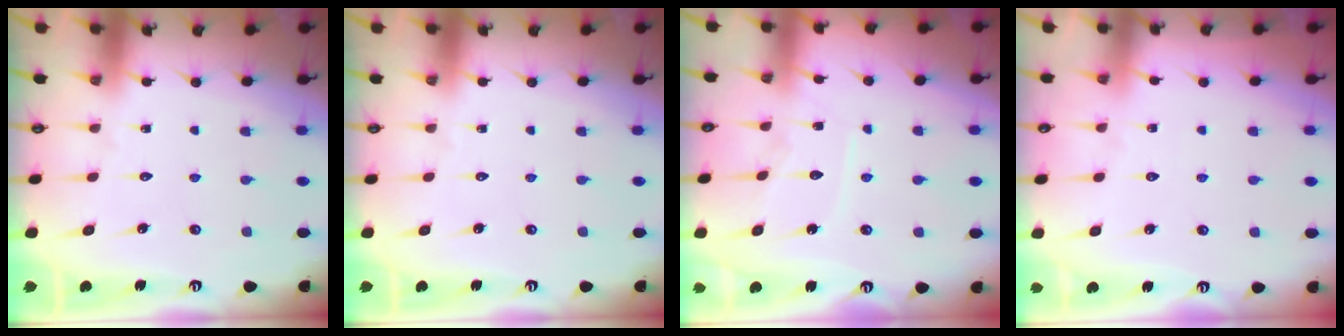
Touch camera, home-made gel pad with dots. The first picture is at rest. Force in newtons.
{"total": 0.0}
{"total": 7.2, "press": 7.2, "slide": 0.1}
{"total": 1.0, "press": 1.0, "slide": 0.2}